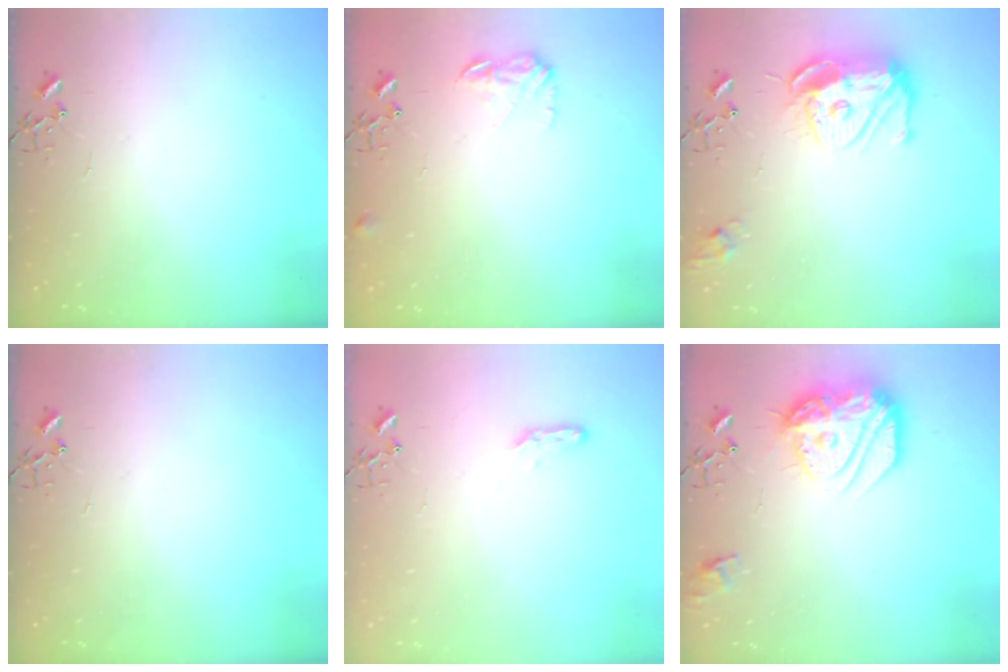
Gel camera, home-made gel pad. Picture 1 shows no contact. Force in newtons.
{"total": 8.2, "press": 8.2, "slide": 0.4}
{"total": 13.5, "press": 13.4, "slide": 1.2}
{"total": 0.0}
{"total": 4.1, "press": 4.0, "slide": 0.6}
{"total": 17.7, "press": 17.7, "slide": 1.2}